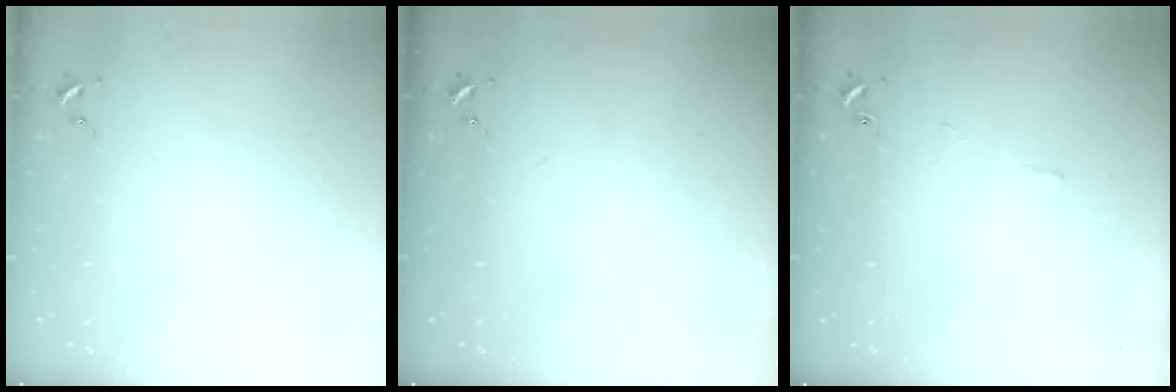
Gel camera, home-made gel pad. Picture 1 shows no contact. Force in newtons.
{"total": 0.0}
{"total": 2.5, "press": 2.5, "slide": 0.5}